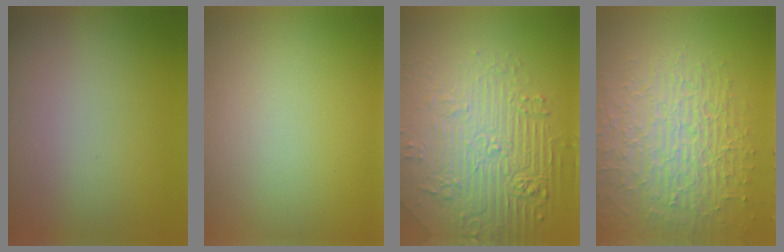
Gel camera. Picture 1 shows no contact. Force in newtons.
{"total": 0.0}
{"total": 8.8, "press": 6.1, "slide": 6.4}
{"total": 8.8, "press": 6.1, "slide": 6.3}